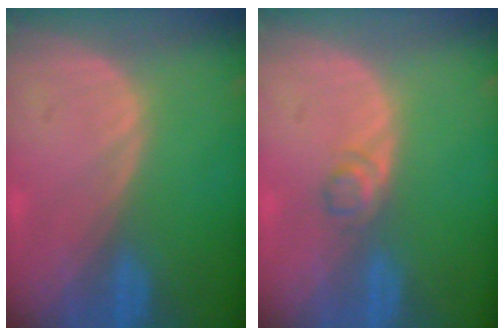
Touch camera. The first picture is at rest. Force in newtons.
{"total": 1.9, "press": 1.8, "slide": 0.2}